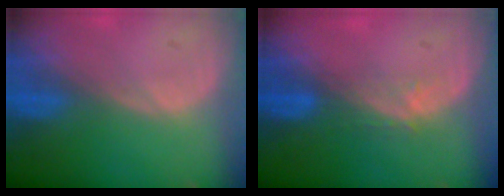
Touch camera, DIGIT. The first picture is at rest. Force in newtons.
{"total": 2.9, "press": 2.4, "slide": 1.7}